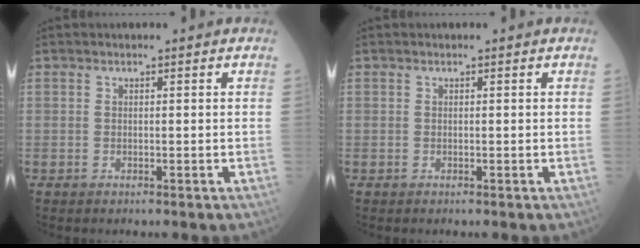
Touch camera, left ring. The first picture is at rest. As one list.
[{"total": 0.0}]